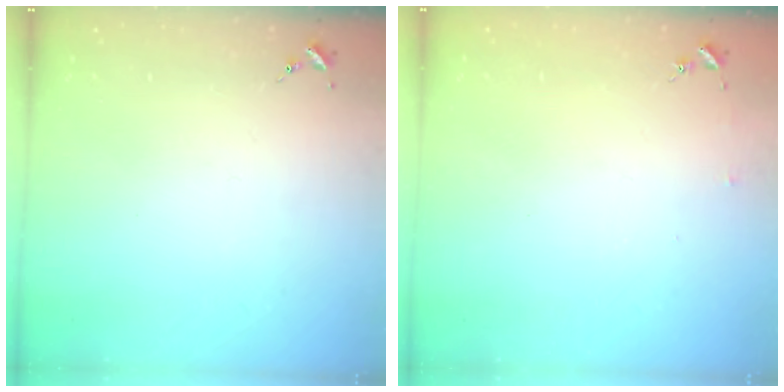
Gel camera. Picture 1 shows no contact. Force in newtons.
{"total": 2.5, "press": 2.5, "slide": 0.2}